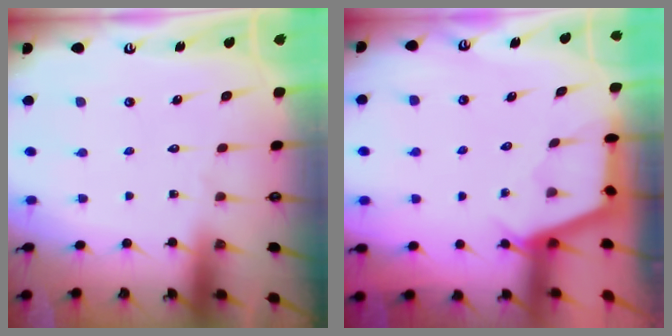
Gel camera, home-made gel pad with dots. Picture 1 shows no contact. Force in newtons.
{"total": 2.9, "press": 2.9, "slide": 0.3}